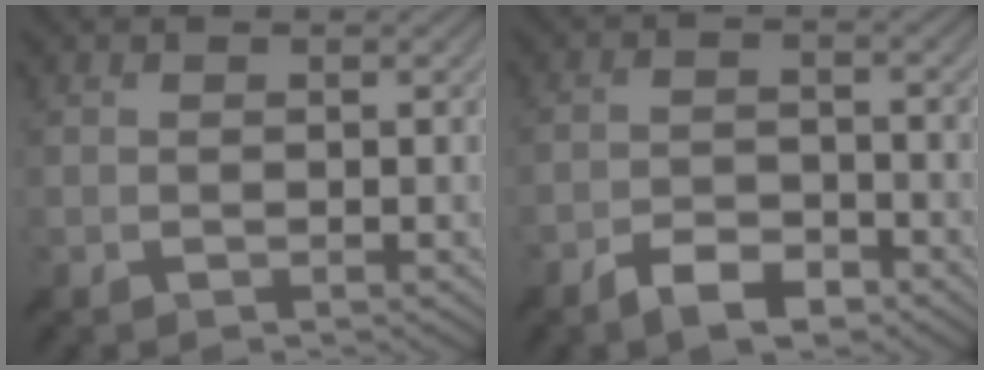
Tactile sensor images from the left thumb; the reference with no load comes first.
{"total": 4.5, "force": [-3.5, 1.7, 2.4], "torque": [-0.043, -0.001, -0.062]}